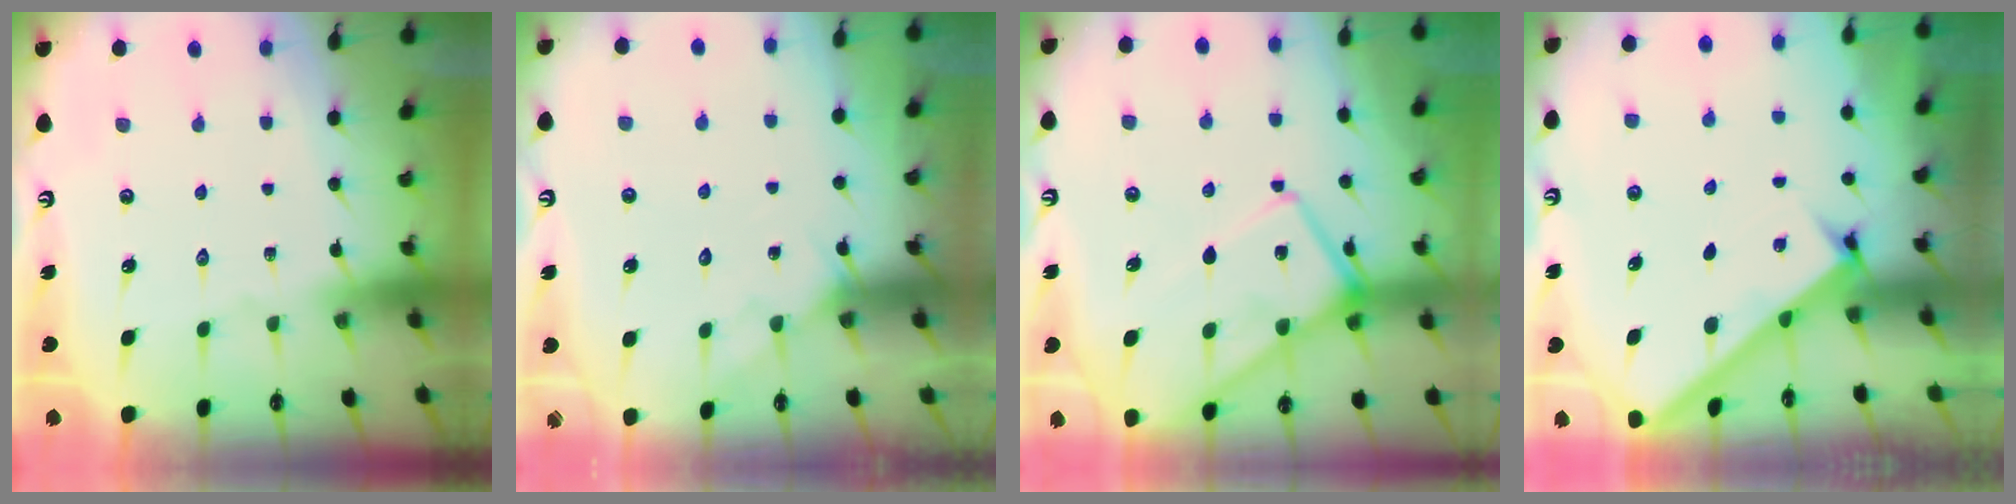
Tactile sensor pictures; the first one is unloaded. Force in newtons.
{"total": 3.8, "press": 3.8, "slide": 0.4}
{"total": 12.5, "press": 12.4, "slide": 1.3}
{"total": 2.6, "press": 2.5, "slide": 0.3}